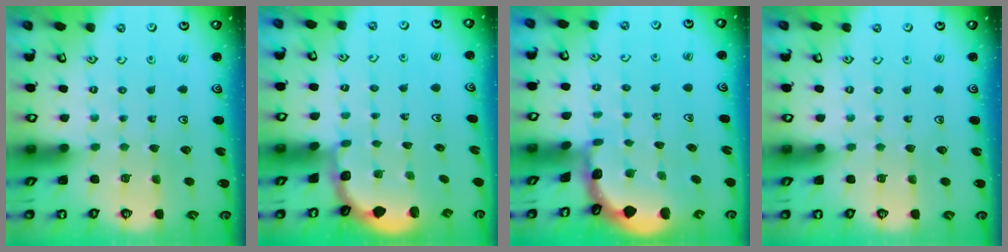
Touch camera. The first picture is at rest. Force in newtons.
{"total": 1.9, "press": 1.8, "slide": 0.7}
{"total": 1.5, "press": 1.5, "slide": 0.1}
{"total": 0.0}